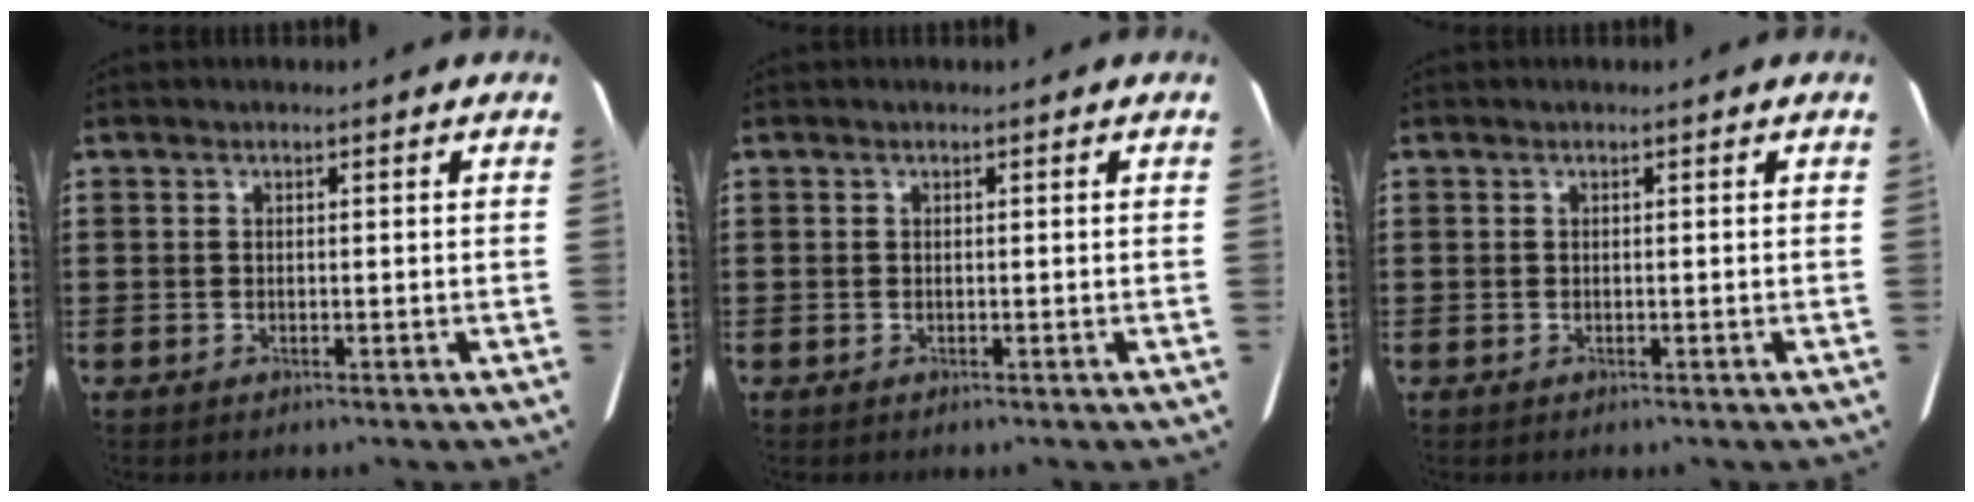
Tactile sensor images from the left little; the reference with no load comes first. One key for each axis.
{"total": 0.0}
{"total": 0.0}